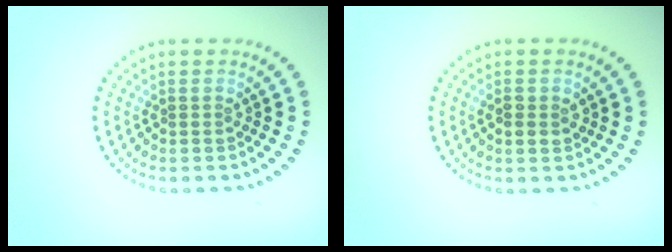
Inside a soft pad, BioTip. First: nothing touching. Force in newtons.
{"total": 1.5, "press": 1.5, "slide": 0.3}